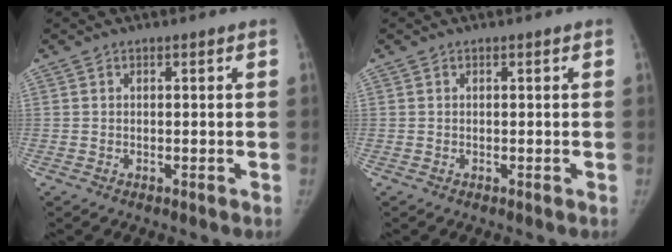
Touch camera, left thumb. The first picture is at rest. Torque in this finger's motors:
{"motor_torque": [-0.06, -0.02, 0.14, 0.19, 0.00]}